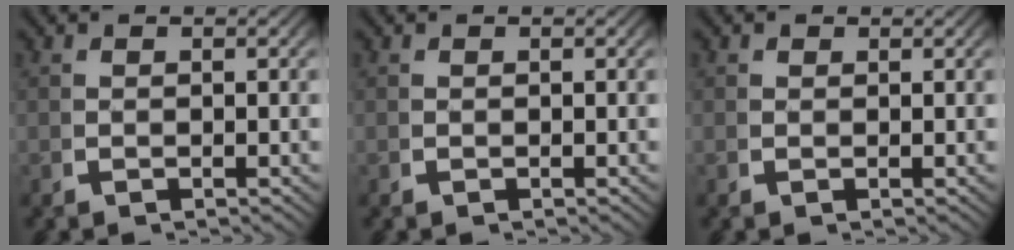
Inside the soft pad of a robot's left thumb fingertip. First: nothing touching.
{"total": 0.0}
{"total": 0.8, "force": [0.6, 0.5, 0.1], "torque": [-0.001, -0.005, 0.013]}